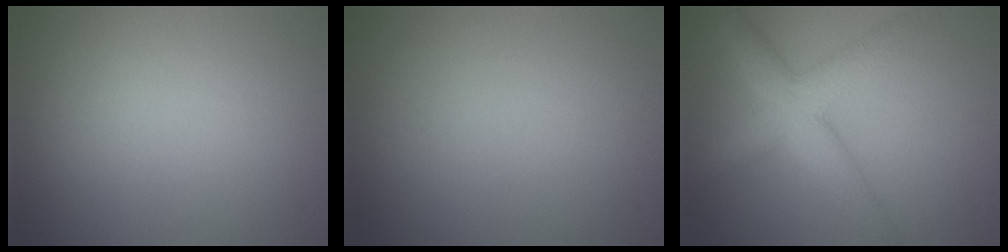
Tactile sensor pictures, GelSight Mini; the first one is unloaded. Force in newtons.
{"total": 0.0}
{"total": 5.9, "press": 5.9, "slide": 0.2}